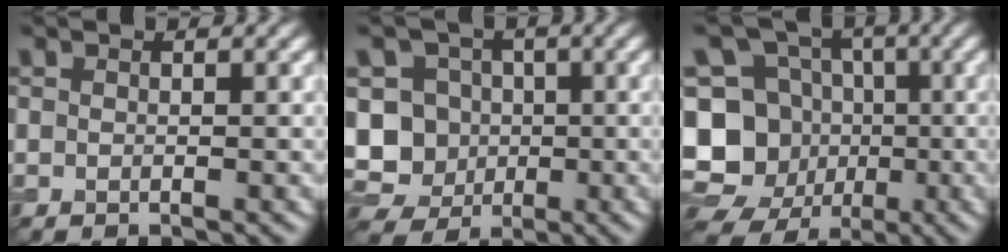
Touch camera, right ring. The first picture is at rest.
{"total": 9.0, "force": [-0.8, 8.5, 2.9], "torque": [-0.061, 0.014, -0.046]}
{"total": 13.3, "force": [-3.3, 12.1, 4.6], "torque": [-0.116, 0.006, -0.066]}